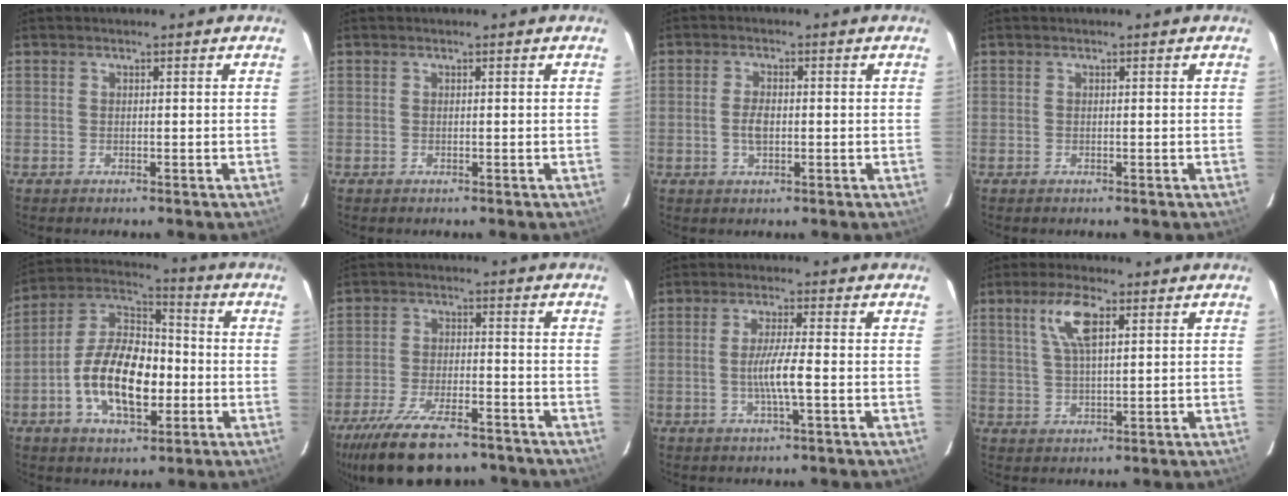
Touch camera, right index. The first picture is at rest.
{"total": 0.0}
{"total": 3.4, "force": [-0.4, 1.8, 2.8], "torque": [-0.054, 0.001, -0.004]}
{"total": 0.0}
{"total": 16.3, "force": [-3.9, 8.4, 13.4], "torque": [-0.259, 0.013, -0.068]}
{"total": 17.4, "force": [-13.3, 6.1, 9.5], "torque": [-0.202, -0.030, -0.210]}
{"total": 5.6, "force": [-1.2, -0.2, 5.4], "torque": [-0.097, -0.006, -0.021]}
{"total": 7.4, "force": [3.2, 2.2, 6.3], "torque": [-0.122, 0.009, 0.064]}